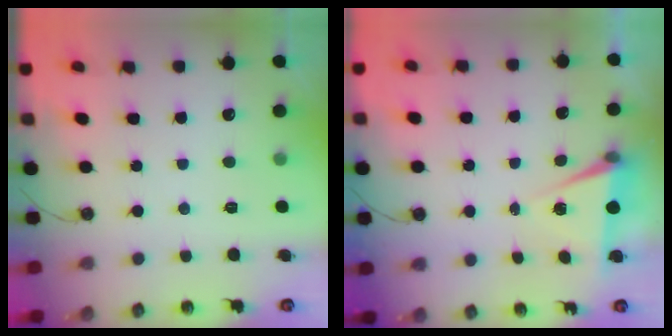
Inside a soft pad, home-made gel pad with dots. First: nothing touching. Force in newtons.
{"total": 5.4, "press": 2.9, "slide": 4.5}